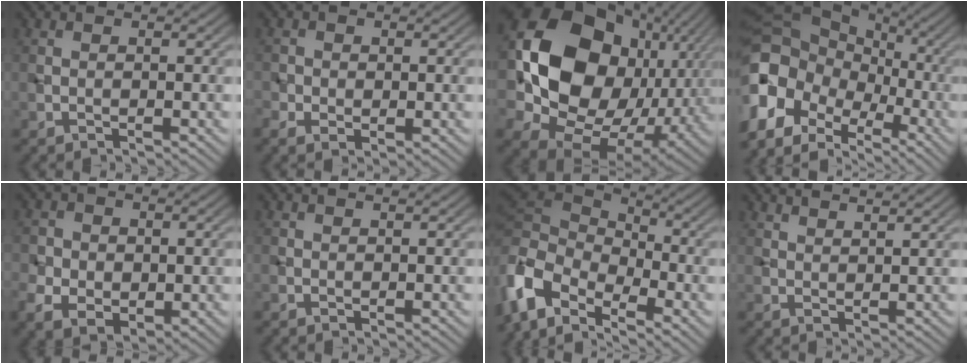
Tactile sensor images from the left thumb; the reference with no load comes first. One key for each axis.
{"total": 2.5, "fx": -0.4, "fy": 2.0, "fz": 1.5, "tx": -0.032, "ty": -0.007, "tz": -0.009}
{"total": 20.6, "fx": 2.7, "fy": 16.2, "fz": 12.4, "tx": -0.276, "ty": -0.019, "tz": 0.070}
{"total": 16.3, "fx": -5.6, "fy": 12.3, "fz": 9.0, "tx": -0.249, "ty": -0.014, "tz": -0.096}
{"total": 6.2, "fx": -0.7, "fy": 5.0, "fz": 3.6, "tx": -0.079, "ty": -0.012, "tz": -0.014}
{"total": 0.6, "fx": 0.5, "fy": 0.0, "fz": 0.3, "tx": -0.005, "ty": 0.002, "tz": 0.010}
{"total": 11.7, "fx": -5.2, "fy": 7.0, "fz": 7.9, "tx": -0.208, "ty": -0.007, "tz": -0.101}
{"total": 3.7, "fx": 3.2, "fy": 0.6, "fz": 1.8, "tx": -0.018, "ty": -0.003, "tz": 0.050}